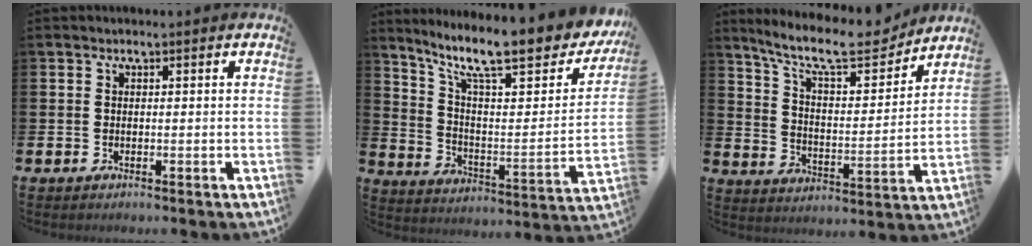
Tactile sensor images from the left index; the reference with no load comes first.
{"total": 12.8, "force": [9.8, 3.5, 7.5], "torque": [-0.152, -0.070, 0.158]}
{"total": 11.0, "force": [9.7, 2.5, 4.5], "torque": [-0.107, -0.065, 0.164]}